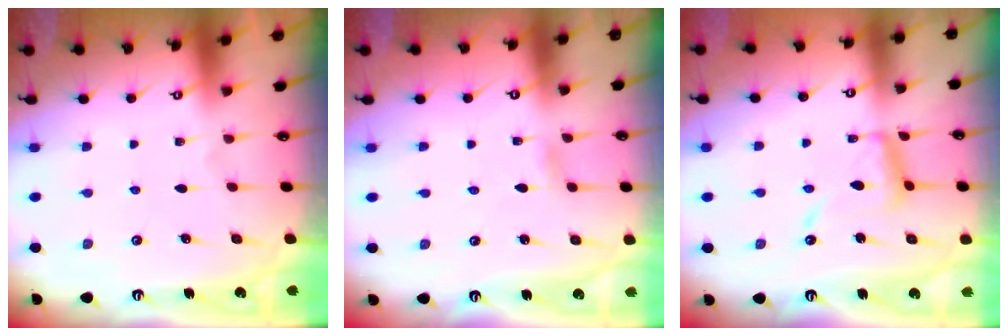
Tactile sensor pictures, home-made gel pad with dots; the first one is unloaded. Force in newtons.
{"total": 1.0, "press": 1.0, "slide": 0.1}
{"total": 12.5, "press": 12.5, "slide": 1.1}